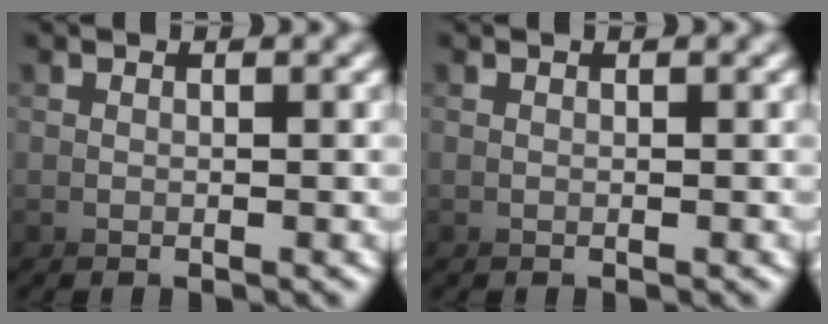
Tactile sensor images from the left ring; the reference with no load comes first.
{"total": 0.0}